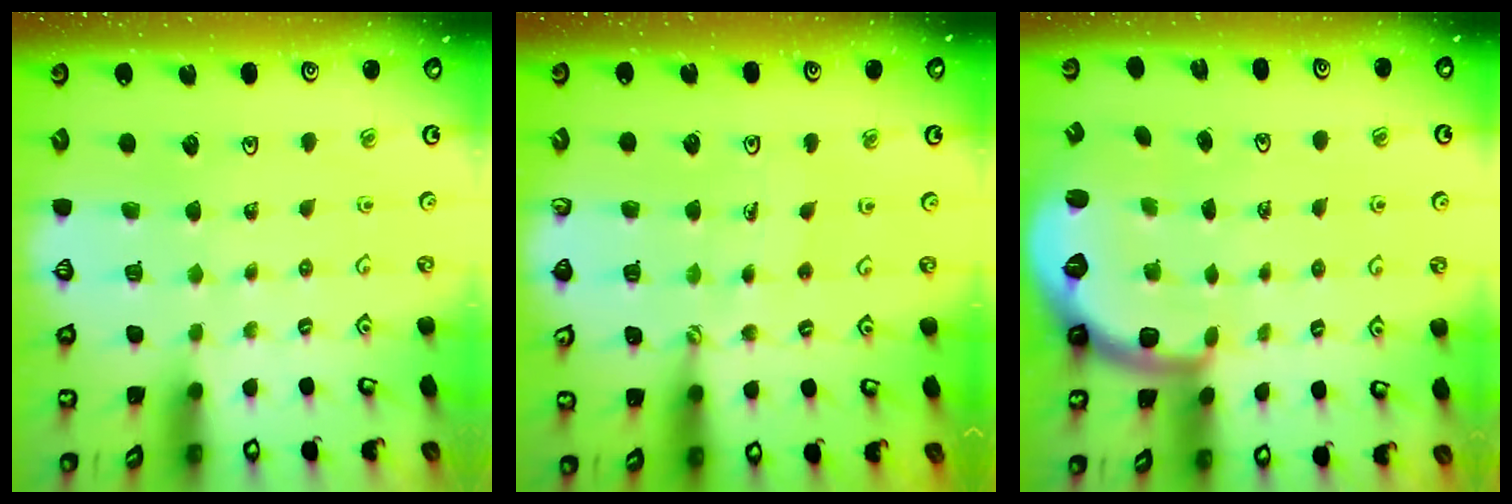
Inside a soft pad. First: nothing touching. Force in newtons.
{"total": 2.2, "press": 1.4, "slide": 1.6}
{"total": 1.9, "press": 1.8, "slide": 0.5}